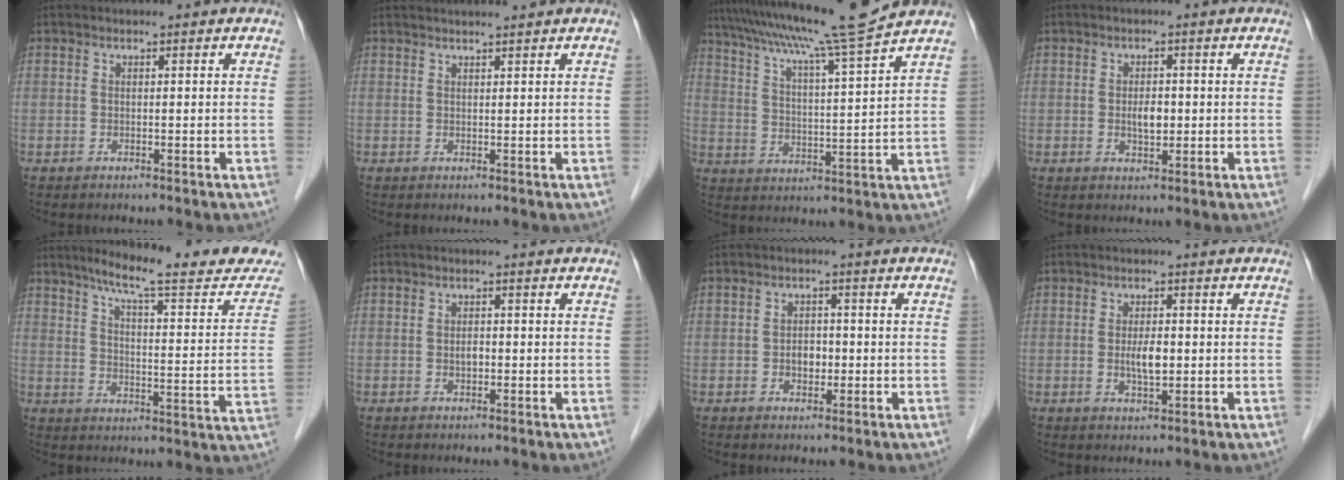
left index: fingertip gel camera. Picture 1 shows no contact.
{"total": 3.7, "force": [3.4, -0.5, 1.3], "torque": [-0.013, 0.022, 0.049]}
{"total": 14.1, "force": [12.2, -2.6, 6.6], "torque": [-0.118, -0.015, 0.188]}
{"total": 2.7, "force": [-0.2, 1.2, 2.3], "torque": [-0.042, -0.001, -0.002]}
{"total": 19.4, "force": [16.6, 1.4, 9.9], "torque": [-0.128, -0.040, 0.211]}
{"total": 1.4, "force": [-0.3, 0.7, 1.1], "torque": [-0.020, 0.001, -0.005]}
{"total": 2.7, "force": [-0.7, 1.8, 1.9], "torque": [-0.030, 0.005, -0.009]}
{"total": 3.3, "force": [-0.3, 1.0, 3.2], "torque": [-0.061, -0.003, -0.003]}